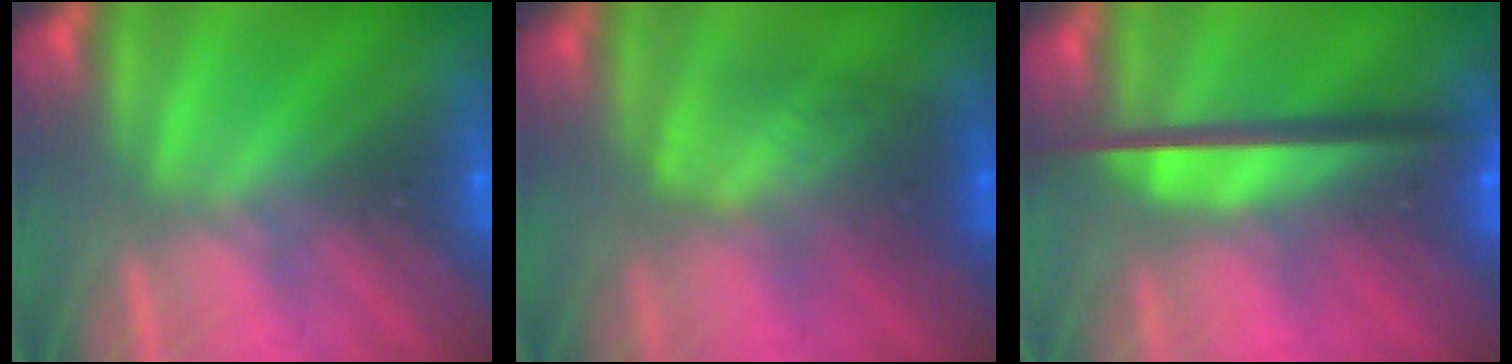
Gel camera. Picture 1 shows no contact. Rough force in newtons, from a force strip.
{"total": 3.9}
{"total": 10.9}